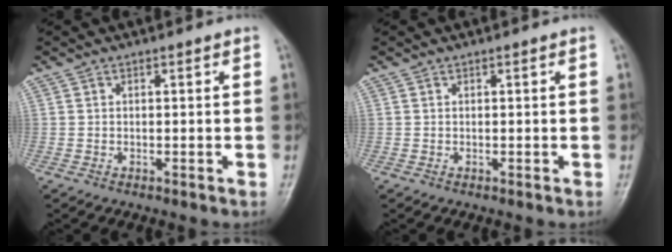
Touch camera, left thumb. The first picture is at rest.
{"total": 0.0}